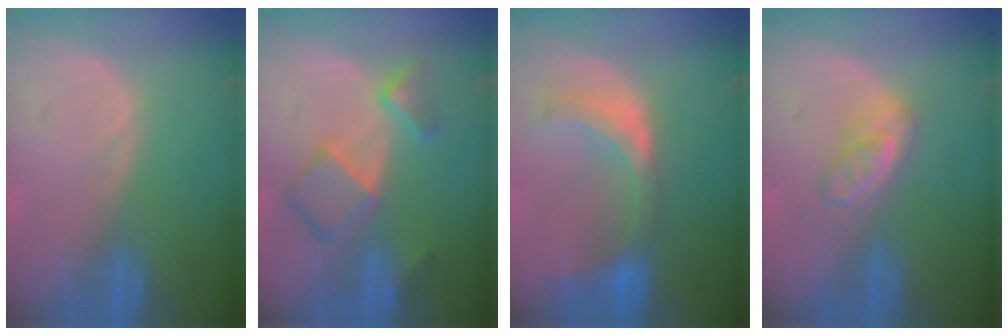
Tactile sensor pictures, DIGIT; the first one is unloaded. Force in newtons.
{"total": 7.7, "press": 6.7, "slide": 3.8}
{"total": 7.8, "press": 6.9, "slide": 3.5}
{"total": 4.3, "press": 4.2, "slide": 0.8}